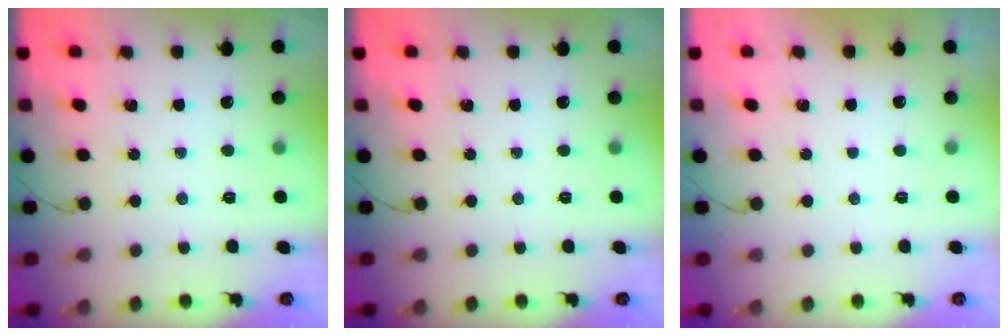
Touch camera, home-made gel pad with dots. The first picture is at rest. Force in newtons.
{"total": 0.0}
{"total": 3.0, "press": 3.0, "slide": 0.1}